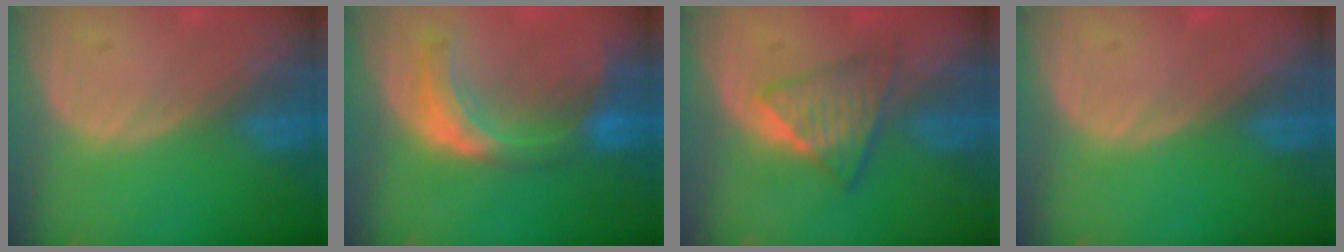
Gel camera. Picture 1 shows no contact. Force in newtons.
{"total": 8.0, "press": 7.0, "slide": 3.8}
{"total": 5.9, "press": 5.4, "slide": 2.3}
{"total": 0.0}